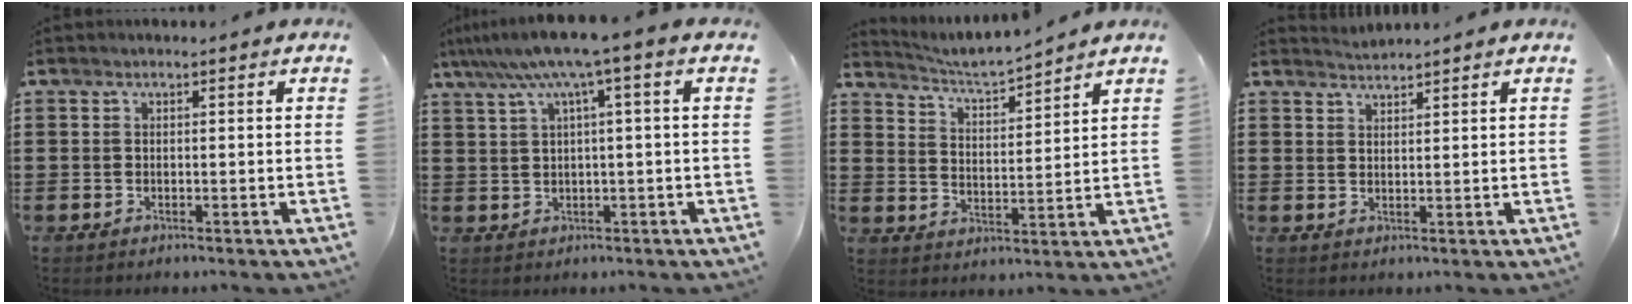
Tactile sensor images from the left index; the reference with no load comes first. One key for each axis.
{"total": 6.6, "fx": 2.7, "fy": -0.3, "fz": 6.1, "tx": -0.130, "ty": -0.014, "tz": 0.040}
{"total": 4.3, "fx": 4.2, "fy": -0.3, "fz": 1.0, "tx": -0.039, "ty": -0.029, "tz": 0.067}
{"total": 1.6, "fx": 1.6, "fy": -0.3, "fz": -0.2, "tx": 0.000, "ty": 0.002, "tz": 0.032}